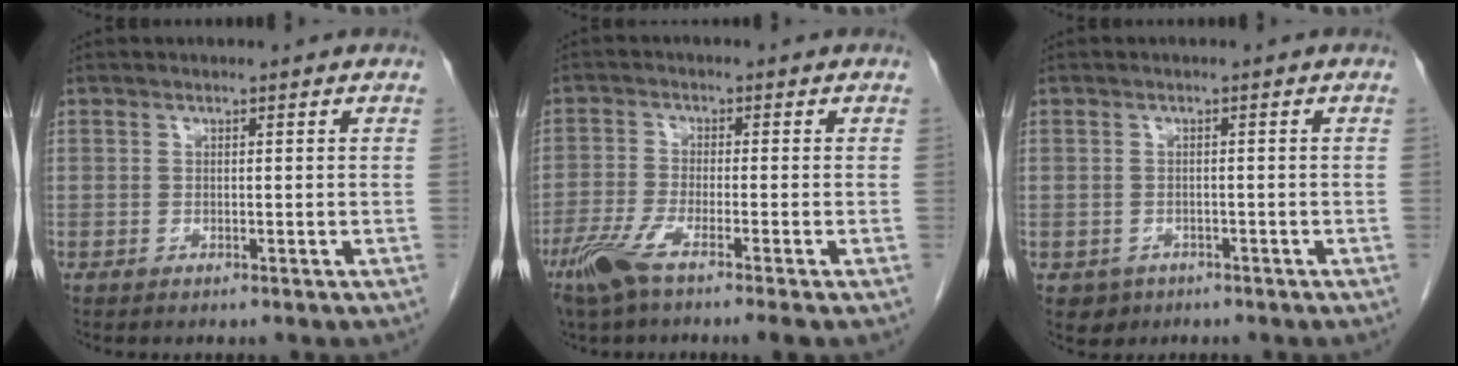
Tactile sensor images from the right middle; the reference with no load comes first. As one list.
[{"total": 6.3, "force": [-4.1, -0.1, 4.7], "torque": [-0.099, -0.016, -0.083]}, {"total": 2.2, "force": [-1.1, 1.9, 0.2], "torque": [-0.006, 0.007, -0.010]}]